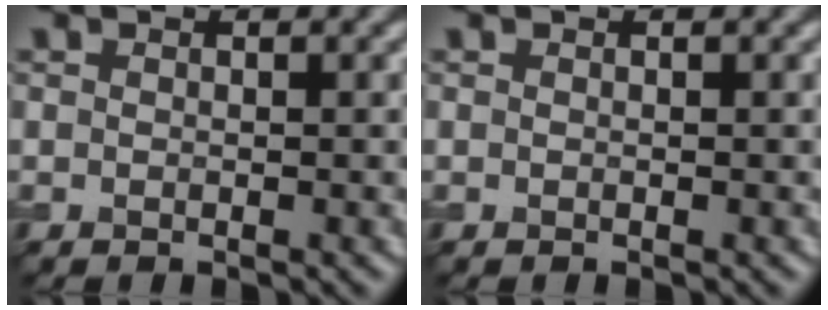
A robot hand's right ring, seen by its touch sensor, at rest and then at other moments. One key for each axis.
{"total": 0.0}